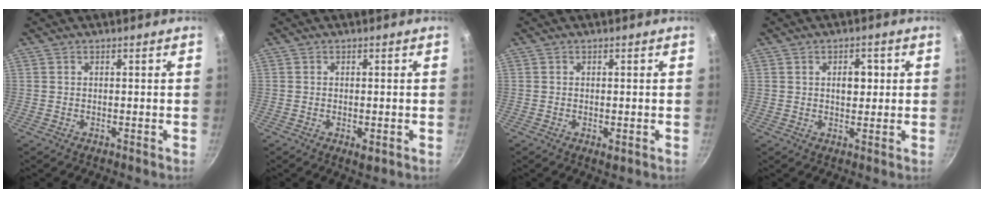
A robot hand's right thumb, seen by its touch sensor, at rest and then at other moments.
{"total": 2.1, "force": [-0.7, 0.8, 1.8], "torque": [-0.027, -0.005, -0.009]}
{"total": 1.4, "force": [-0.4, 0.6, 1.2], "torque": [-0.021, -0.005, -0.005]}
{"total": 4.1, "force": [0.8, 2.6, 3.1], "torque": [-0.028, -0.001, 0.011]}